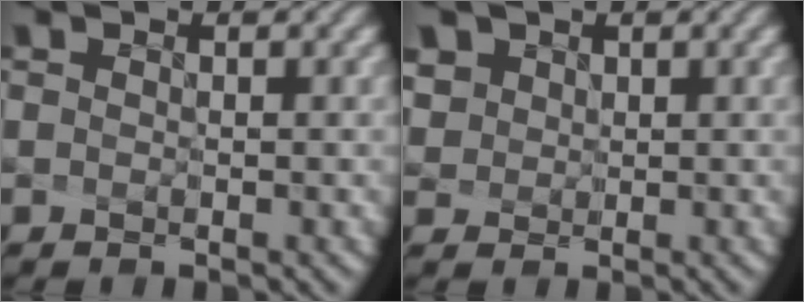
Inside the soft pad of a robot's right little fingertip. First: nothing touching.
{"total": 5.9, "force": [3.7, 4.0, 2.1], "torque": [-0.068, -0.002, 0.077]}